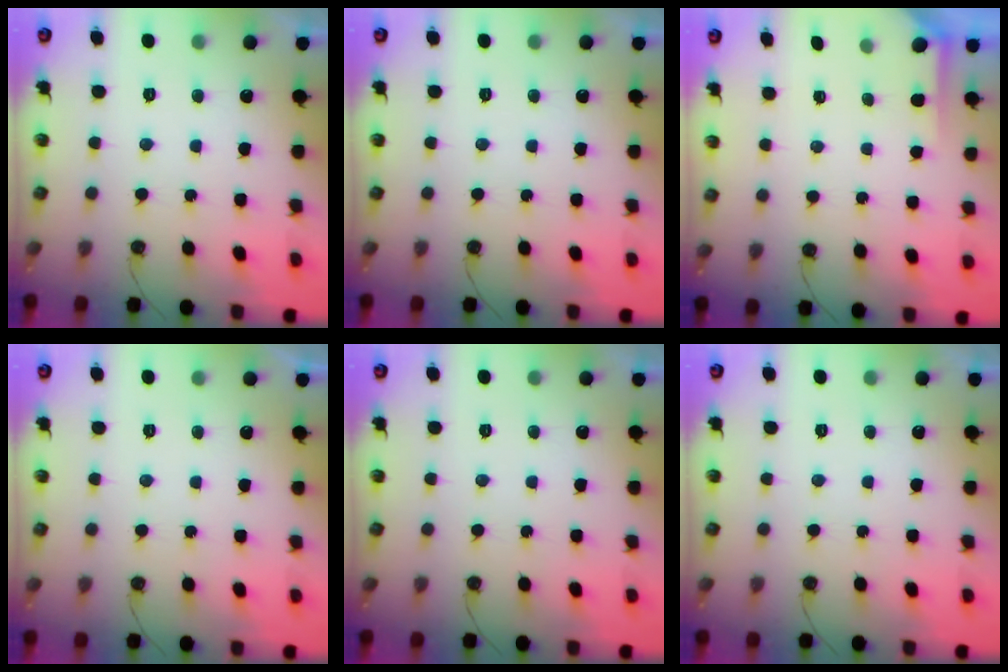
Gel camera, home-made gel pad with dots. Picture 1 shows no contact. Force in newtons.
{"total": 0.0}
{"total": 1.5, "press": 1.5, "slide": 0.3}
{"total": 0.0}
{"total": 0.0}
{"total": 0.0}